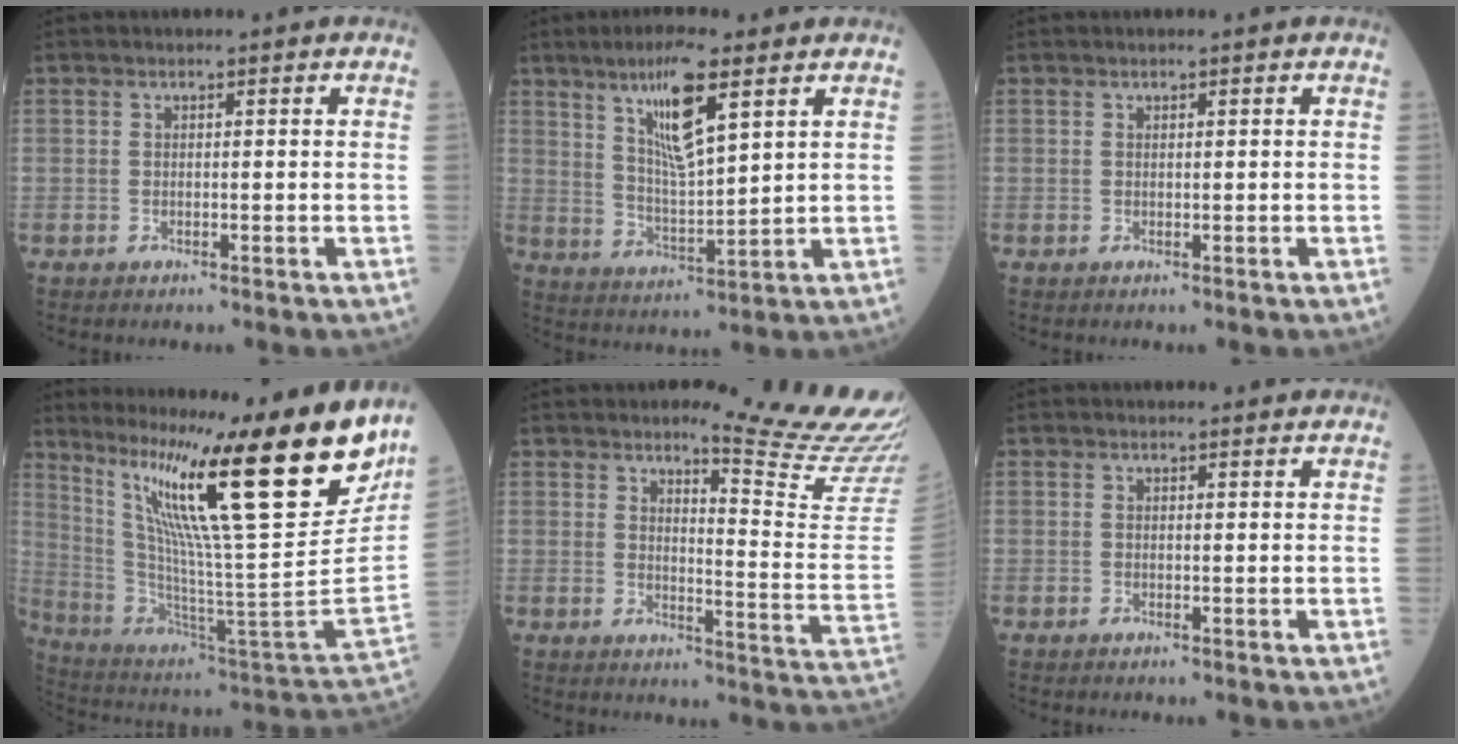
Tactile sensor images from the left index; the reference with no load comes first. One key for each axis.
{"total": 10.9, "fx": 6.0, "fy": 1.3, "fz": 9.0, "tx": -0.173, "ty": -0.002, "tz": 0.113}
{"total": 0.0}
{"total": 29.9, "fx": 19.0, "fy": 0.7, "fz": 23.1, "tx": -0.375, "ty": -0.045, "tz": 0.301}
{"total": 15.6, "fx": 14.4, "fy": -0.9, "fz": 5.8, "tx": -0.080, "ty": -0.119, "tz": 0.159}
{"total": 1.2, "fx": 1.1, "fy": 0.5, "fz": -0.1, "tx": -0.006, "ty": 0.001, "tz": 0.010}